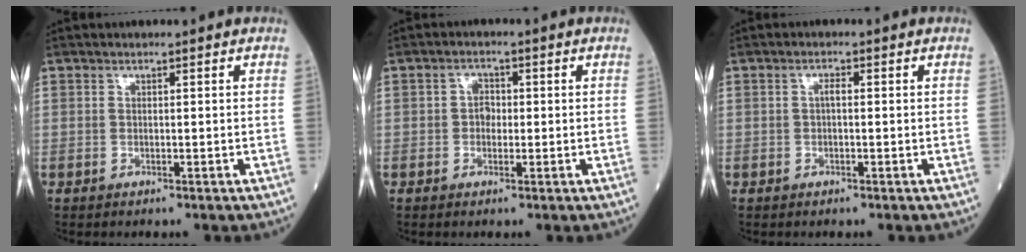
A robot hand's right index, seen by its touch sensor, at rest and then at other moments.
{"total": 2.1, "force": [-0.2, 1.7, 1.3], "torque": [-0.016, 0.007, -0.006]}
{"total": 1.1, "force": [0.0, 0.4, 1.0], "torque": [-0.020, 0.002, -0.002]}